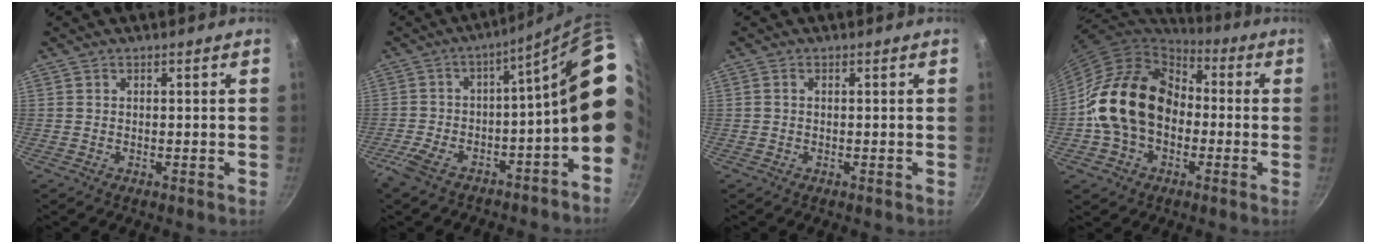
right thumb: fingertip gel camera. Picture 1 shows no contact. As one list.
[{"total": 17.5, "force": [-3.8, 6.0, 16.0], "torque": [-0.199, 0.058, -0.064]}, {"total": 0.6, "force": [0.0, 0.4, 0.4], "torque": [-0.009, 0.005, 0.000]}, {"total": 18.9, "force": [-1.5, 14.3, 12.3], "torque": [-0.192, 0.049, -0.037]}]